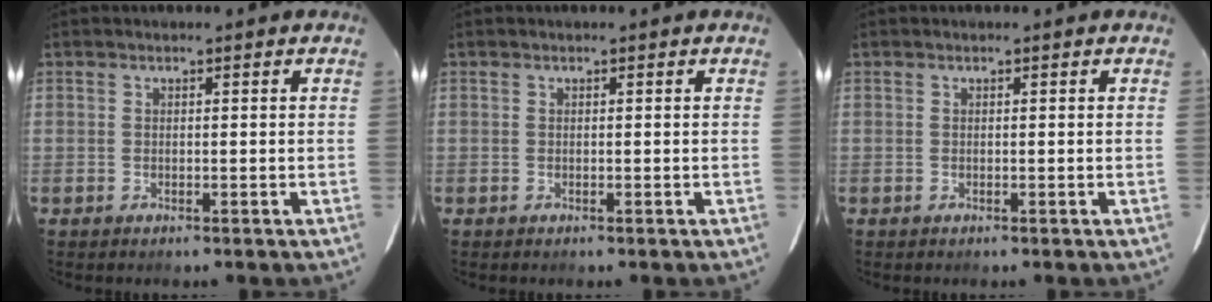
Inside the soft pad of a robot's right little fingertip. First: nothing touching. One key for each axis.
{"total": 0.0}
{"total": 0.0}